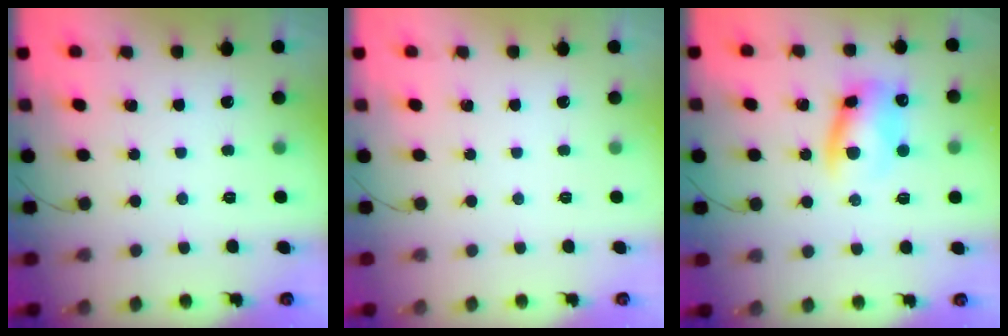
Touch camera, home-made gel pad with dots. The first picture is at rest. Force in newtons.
{"total": 0.0}
{"total": 11.4, "press": 11.2, "slide": 2.1}